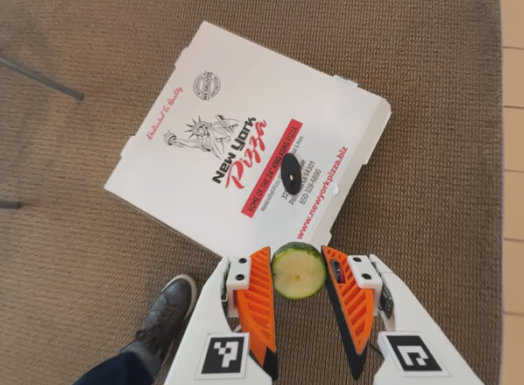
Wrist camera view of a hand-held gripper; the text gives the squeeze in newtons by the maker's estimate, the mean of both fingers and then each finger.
{"total": 7.2, "left": 7.2, "right": 7.1}